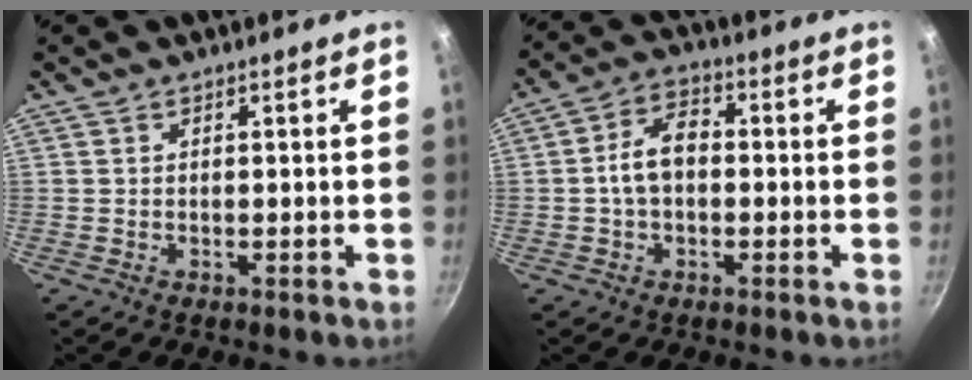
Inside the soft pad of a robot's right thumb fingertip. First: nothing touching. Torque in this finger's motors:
{"motor_torque": [0.45, 2.01, 0.95, -0.21, 0.07]}